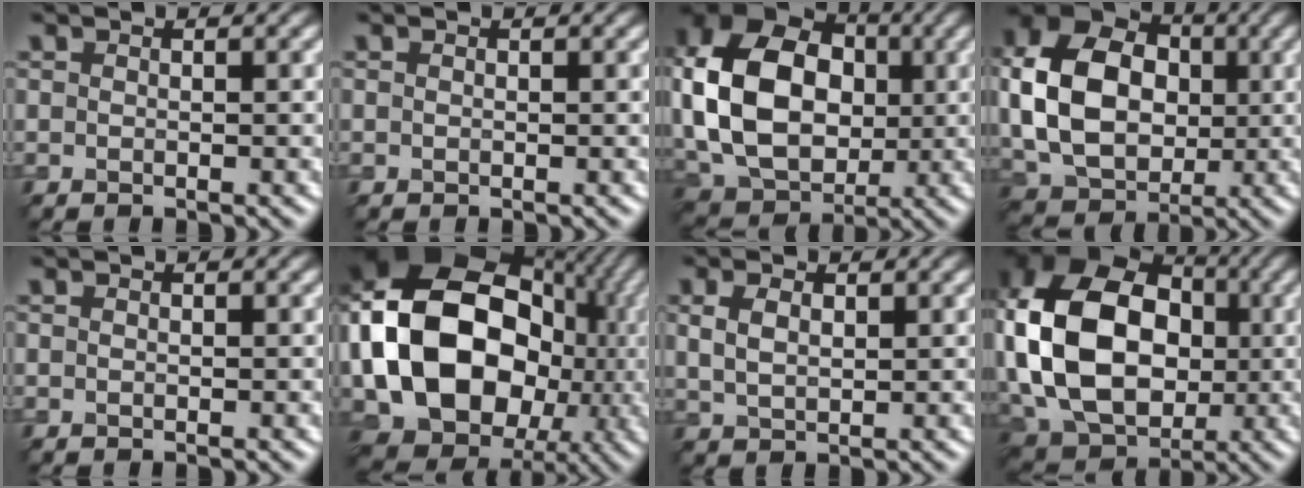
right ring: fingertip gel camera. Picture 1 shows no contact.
{"total": 0.0}
{"total": 15.1, "force": [0.8, 11.2, 10.1], "torque": [-0.215, 0.009, 0.017]}
{"total": 12.4, "force": [0.6, 9.4, 8.1], "torque": [-0.185, 0.003, 0.019]}
{"total": 0.0}
{"total": 21.7, "force": [0.5, 17.6, 12.7], "torque": [-0.255, -0.003, 0.005]}
{"total": 2.6, "force": [1.0, 1.6, 1.9], "torque": [-0.044, -0.001, 0.023]}
{"total": 18.2, "force": [0.7, 13.6, 12.1], "torque": [-0.252, 0.012, 0.014]}